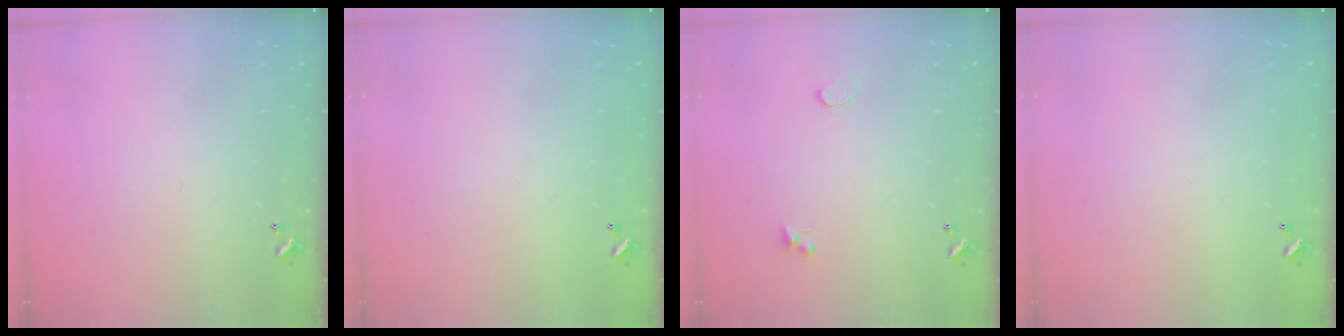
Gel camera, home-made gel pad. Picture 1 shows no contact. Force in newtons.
{"total": 2.8, "press": 2.8, "slide": 0.1}
{"total": 0.8, "press": 0.7, "slide": 0.4}
{"total": 2.8, "press": 2.8, "slide": 0.1}